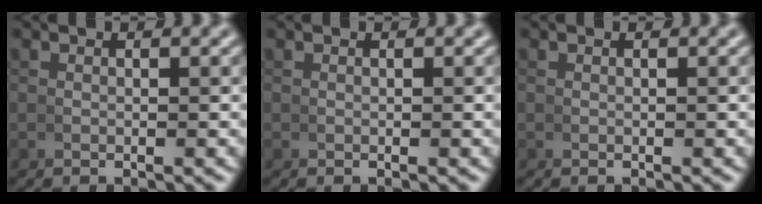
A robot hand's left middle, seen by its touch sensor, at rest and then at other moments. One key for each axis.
{"total": 0.0}
{"total": 0.0}